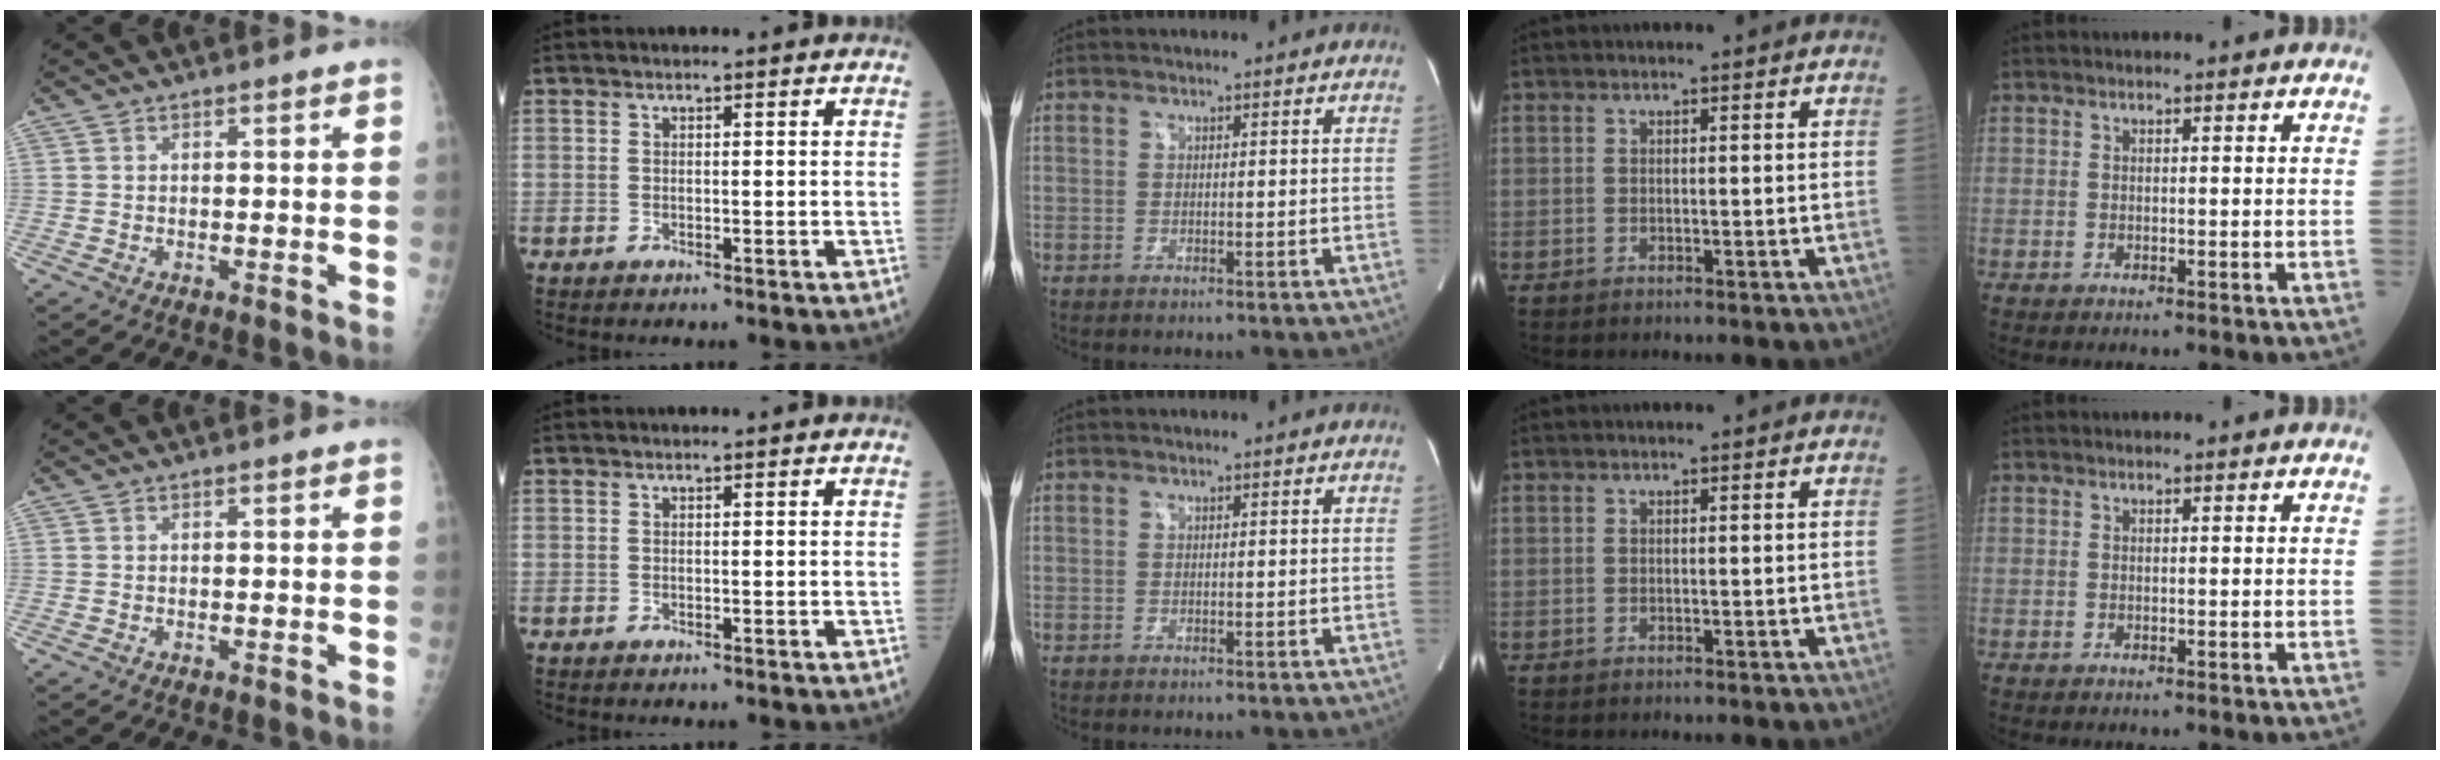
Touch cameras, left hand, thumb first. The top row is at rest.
{}